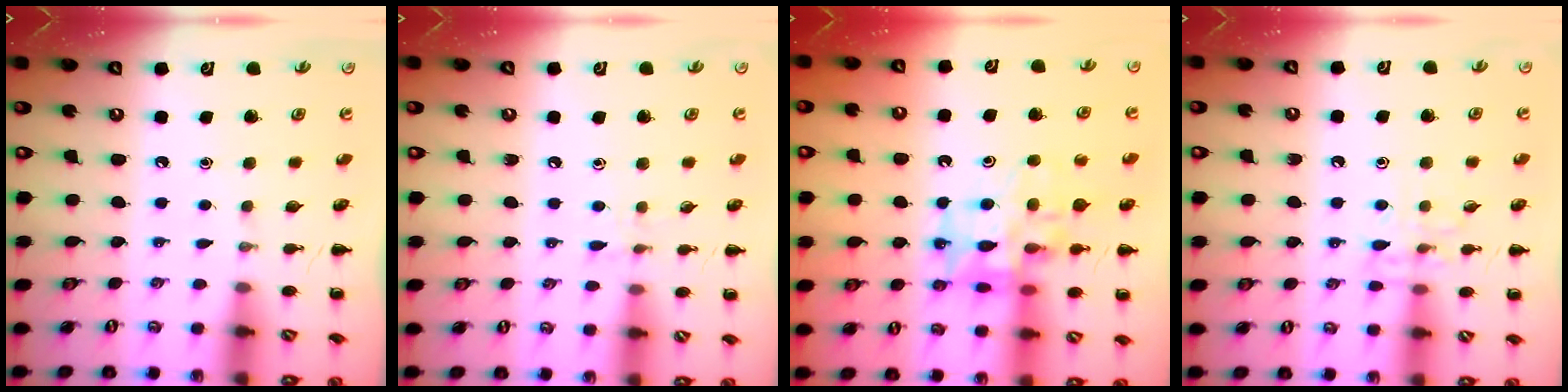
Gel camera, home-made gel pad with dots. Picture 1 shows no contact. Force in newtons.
{"total": 5.1, "press": 4.7, "slide": 2.0}
{"total": 15.4, "press": 14.9, "slide": 3.6}
{"total": 8.0, "press": 7.9, "slide": 0.9}